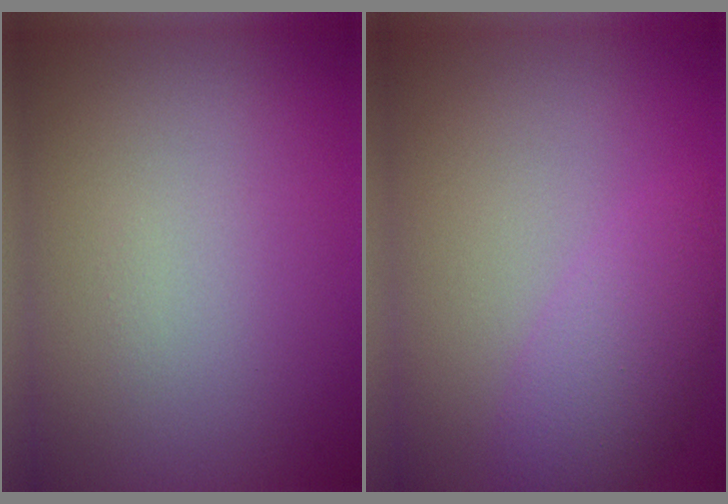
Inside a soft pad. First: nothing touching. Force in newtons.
{"total": 3.4, "press": 3.4, "slide": 0.2}